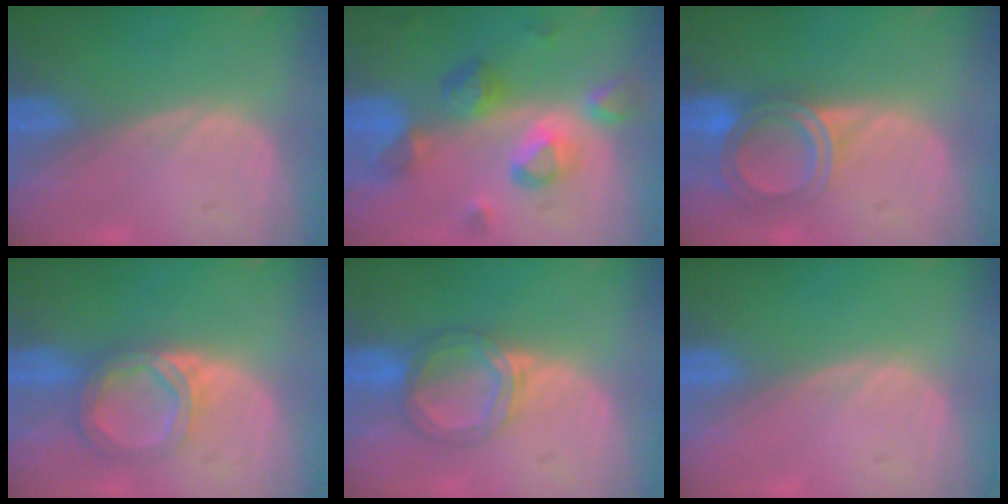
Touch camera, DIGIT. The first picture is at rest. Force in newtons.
{"total": 8.6, "press": 7.9, "slide": 3.3}
{"total": 6.1, "press": 5.3, "slide": 3.0}
{"total": 5.6, "press": 5.2, "slide": 1.9}
{"total": 5.3, "press": 5.0, "slide": 1.8}
{"total": 0.0}